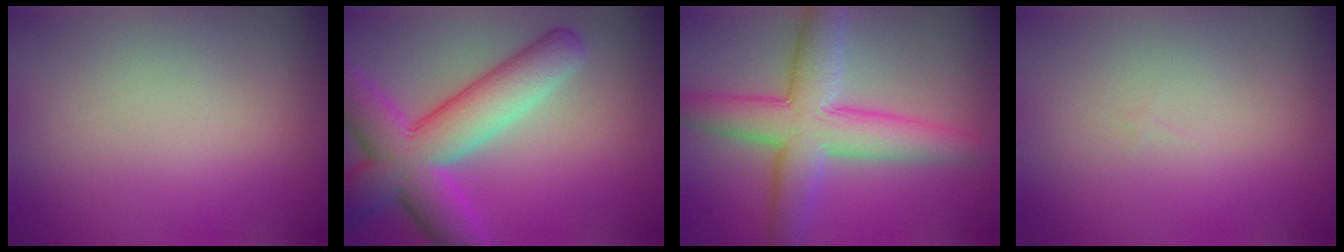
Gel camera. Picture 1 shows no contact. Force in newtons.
{"total": 9.5, "press": 9.5, "slide": 0.4}
{"total": 7.5, "press": 7.5, "slide": 0.2}
{"total": 0.0}